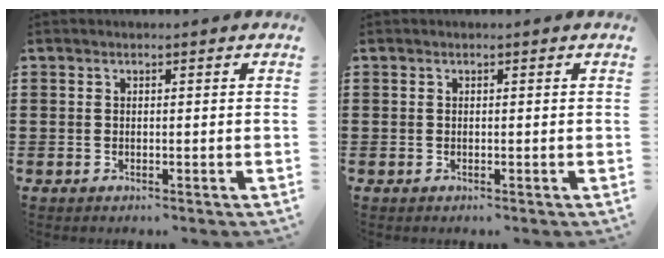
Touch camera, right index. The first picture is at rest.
{"total": 0.0}